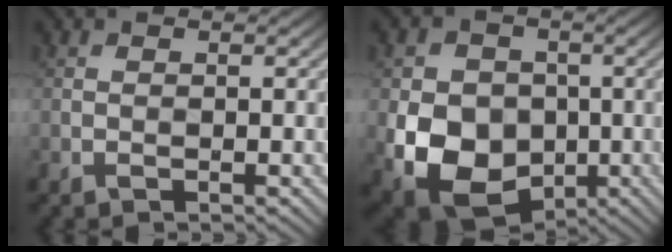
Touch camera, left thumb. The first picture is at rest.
{"total": 12.0, "force": [-2.0, 10.2, 6.1], "torque": [-0.139, -0.047, -0.037]}